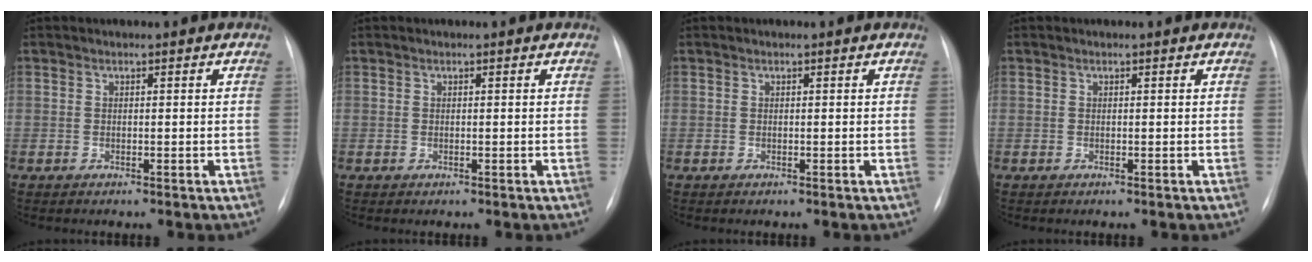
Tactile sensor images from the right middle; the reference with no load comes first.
{"total": 0.0}
{"total": 0.0}
{"total": 0.0}